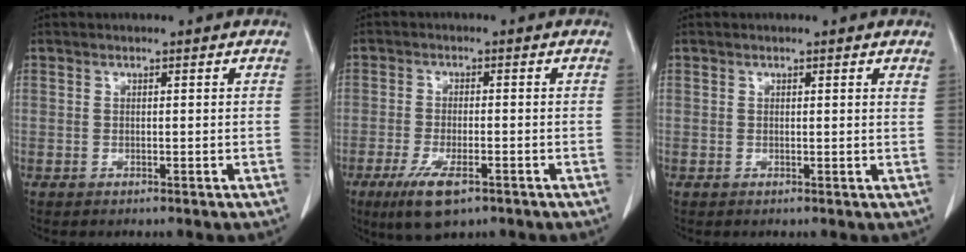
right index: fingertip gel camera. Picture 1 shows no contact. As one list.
[{"total": 7.2, "force": [-4.2, 2.1, 5.5], "torque": [-0.105, -0.016, -0.067]}, {"total": 0.9, "force": [0.8, 0.0, 0.4], "torque": [-0.008, -0.002, 0.003]}]